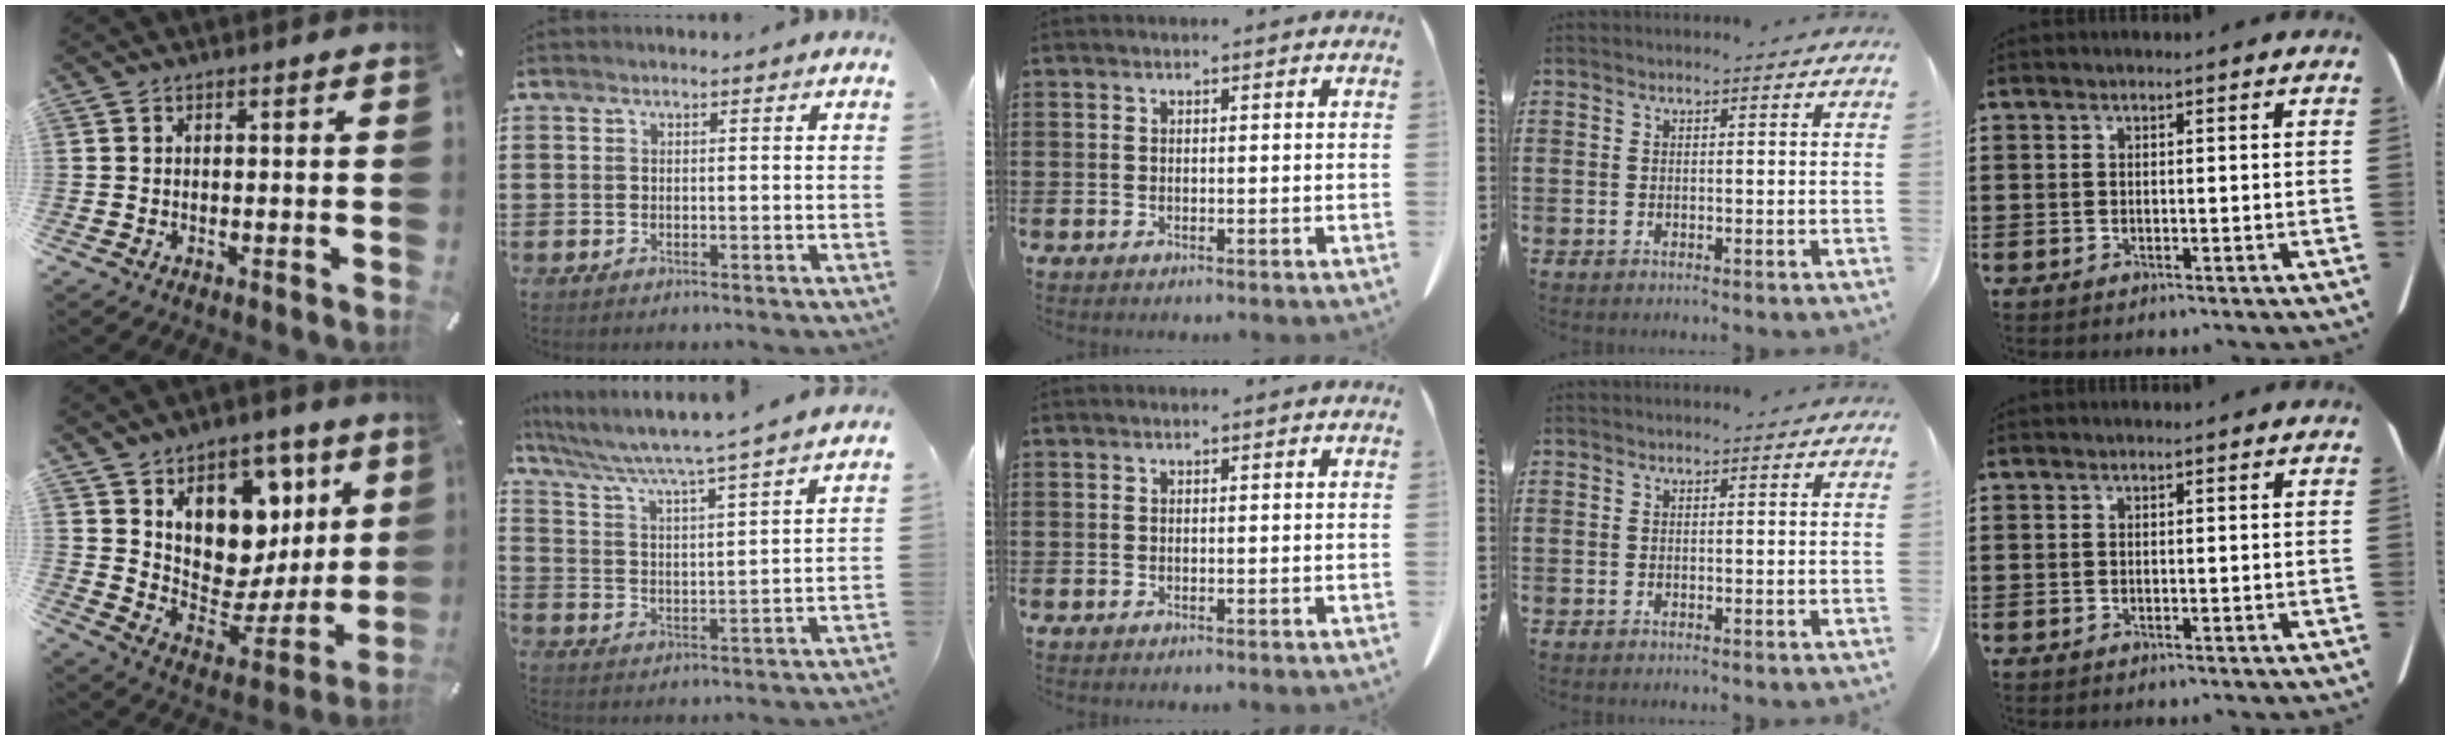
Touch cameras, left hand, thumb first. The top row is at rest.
{"thumb": {"total": 14.4, "force": [6.8, 11.0, 6.3], "torque": [-0.069, -0.075, 0.125]}, "index": {"total": 4.8, "force": [4.2, -0.9, 2.1], "torque": [-0.063, -0.039, 0.060]}}